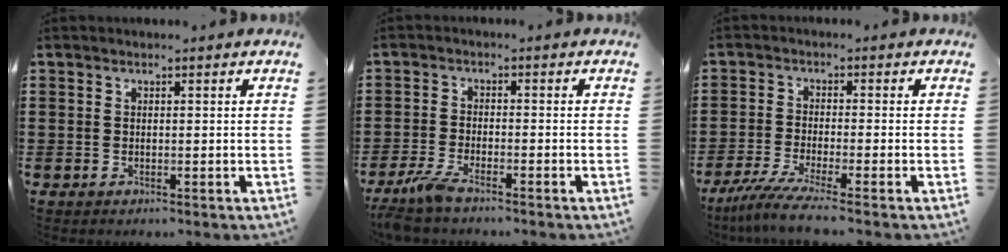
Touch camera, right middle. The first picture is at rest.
{"total": 3.6, "force": [-3.0, 0.3, 2.1], "torque": [-0.065, -0.012, -0.063]}
{"total": 5.0, "force": [-3.7, -0.3, 3.4], "torque": [-0.085, -0.026, -0.076]}